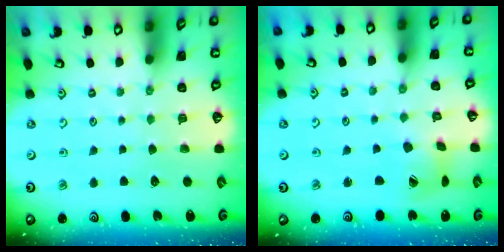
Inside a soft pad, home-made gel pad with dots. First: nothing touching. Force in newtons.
{"total": 7.8, "press": 7.7, "slide": 0.8}